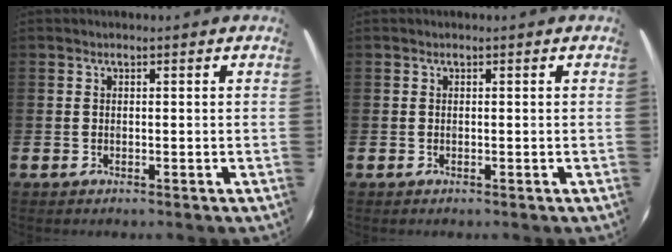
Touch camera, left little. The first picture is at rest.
{"total": 0.0}